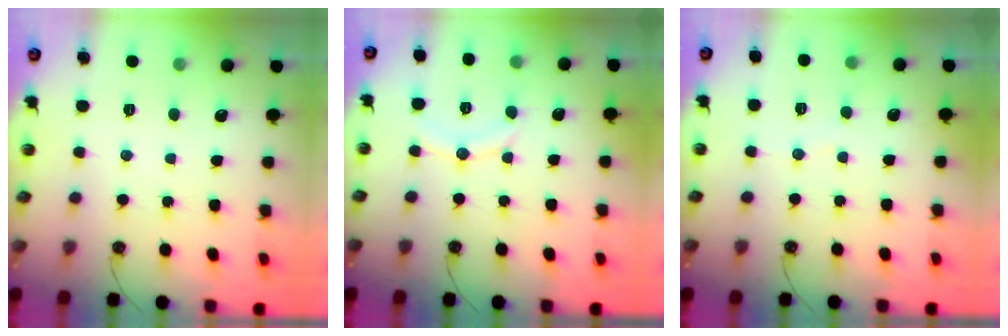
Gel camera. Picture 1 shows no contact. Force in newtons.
{"total": 8.1, "press": 8.1, "slide": 0.9}
{"total": 5.1, "press": 4.8, "slide": 1.6}